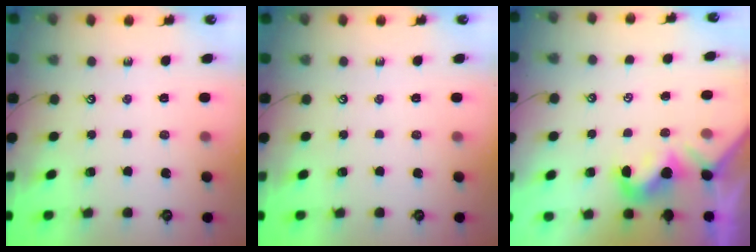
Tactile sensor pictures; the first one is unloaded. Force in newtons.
{"total": 0.0}
{"total": 0.5, "press": 0.4, "slide": 0.4}